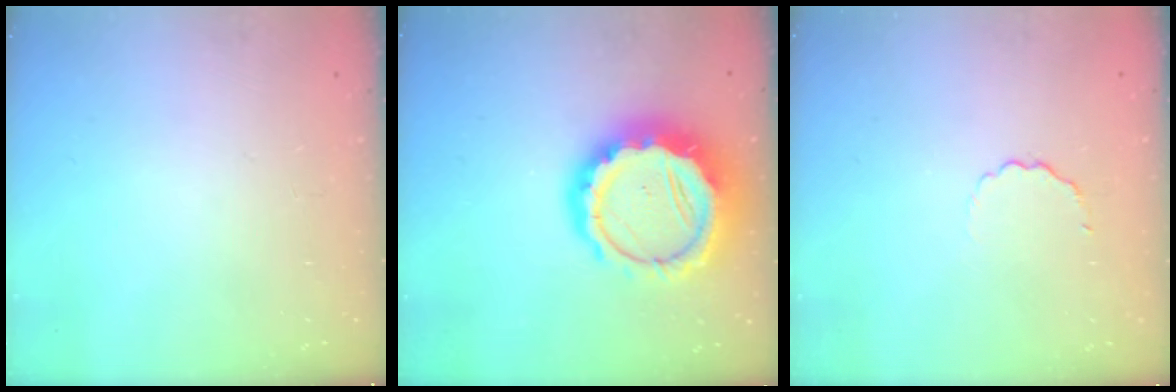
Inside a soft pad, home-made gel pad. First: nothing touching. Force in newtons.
{"total": 17.7, "press": 17.4, "slide": 3.4}
{"total": 2.7, "press": 2.5, "slide": 0.9}